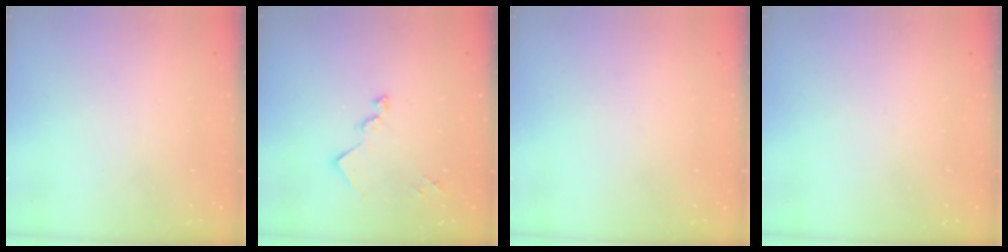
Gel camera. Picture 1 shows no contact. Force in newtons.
{"total": 11.0, "press": 11.0, "slide": 0.5}
{"total": 0.0}
{"total": 0.0}